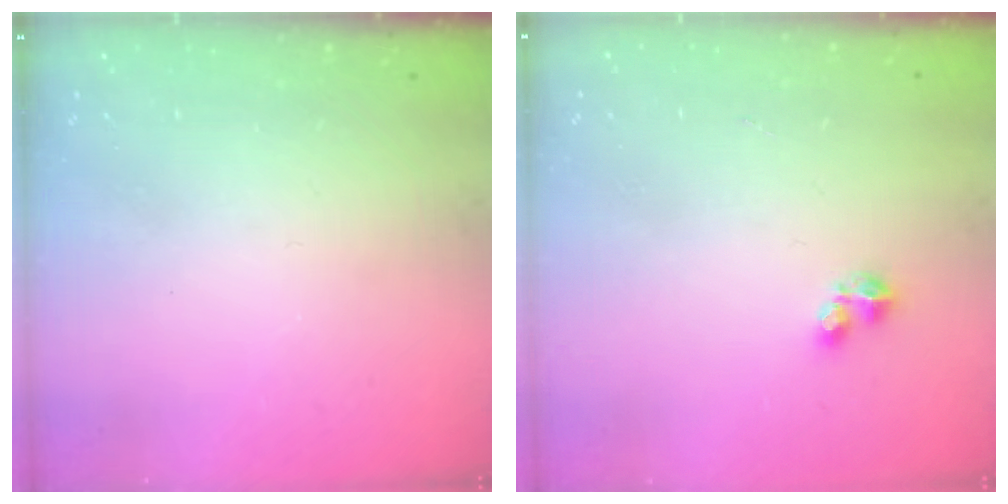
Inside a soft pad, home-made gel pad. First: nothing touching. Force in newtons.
{"total": 3.3, "press": 3.2, "slide": 0.7}